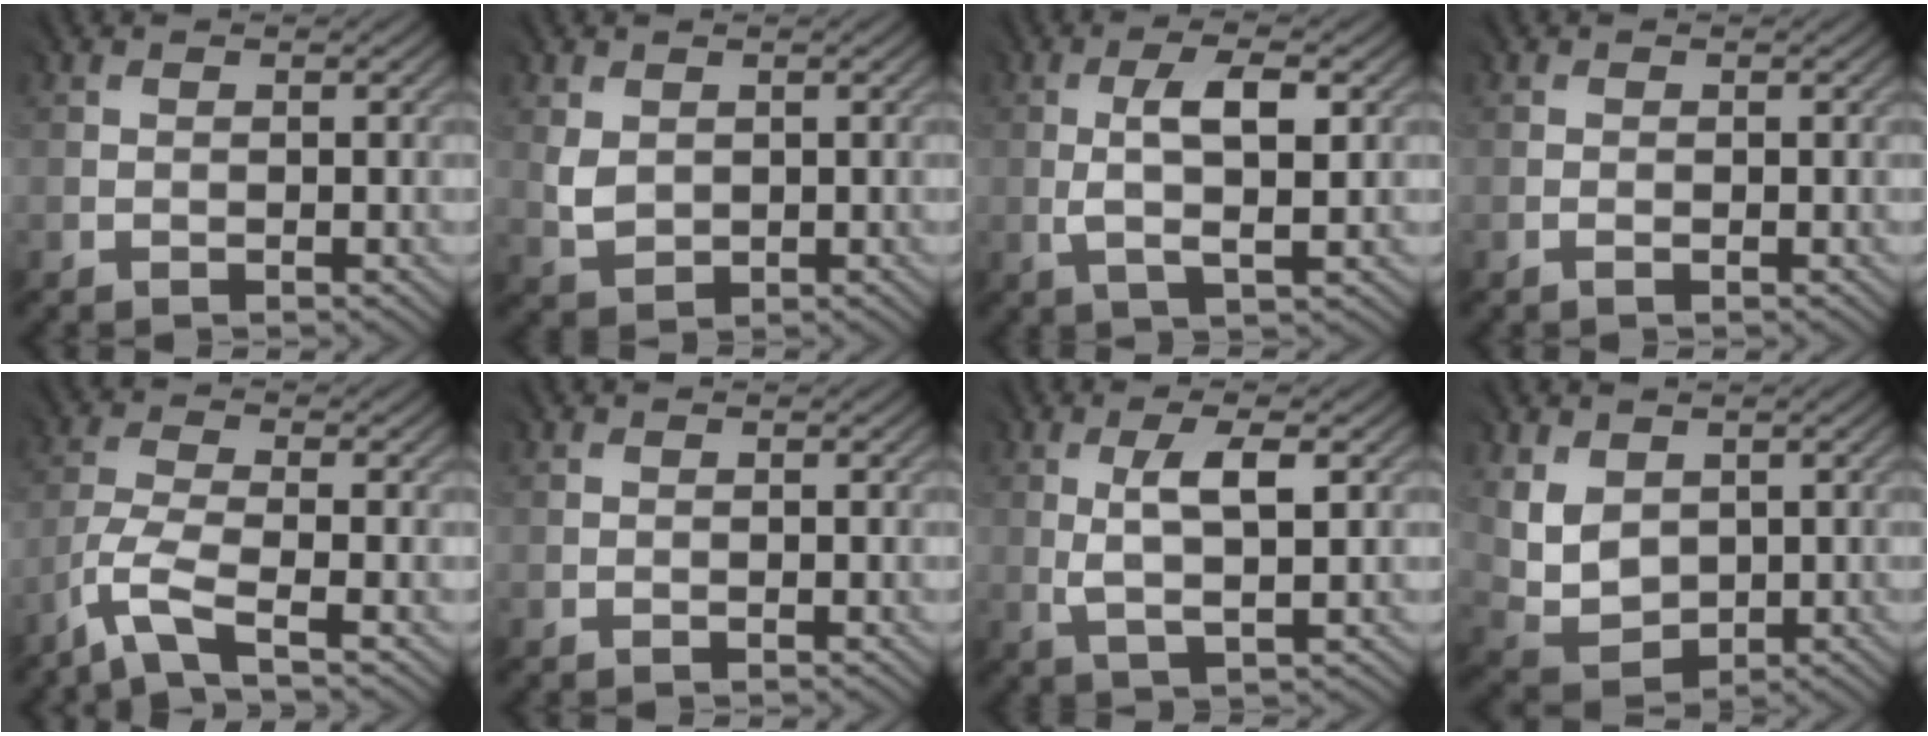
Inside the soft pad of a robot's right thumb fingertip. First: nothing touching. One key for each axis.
{"total": 2.4, "fx": 0.8, "fy": 2.0, "fz": 1.2, "tx": -0.031, "ty": -0.005, "tz": 0.019}
{"total": 5.0, "fx": 0.6, "fy": 1.3, "fz": 4.8, "tx": -0.094, "ty": 0.001, "tz": 0.012}
{"total": 0.0}
{"total": 5.1, "fx": -3.7, "fy": 0.5, "fz": 3.4, "tx": -0.078, "ty": -0.003, "tz": -0.090}
{"total": 0.0}
{"total": 4.7, "fx": 1.0, "fy": 1.1, "fz": 4.5, "tx": -0.090, "ty": -0.002, "tz": 0.022}
{"total": 6.4, "fx": 2.2, "fy": 4.7, "fz": 3.6, "tx": -0.108, "ty": -0.009, "tz": 0.049}